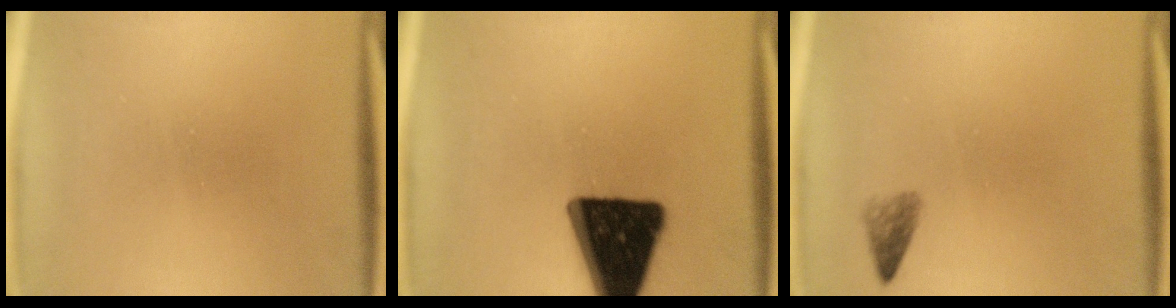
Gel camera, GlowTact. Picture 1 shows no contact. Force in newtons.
{"total": 19.5}
{"total": 1.7}